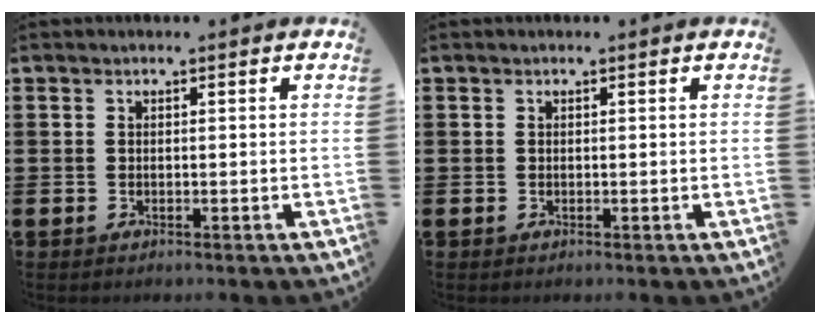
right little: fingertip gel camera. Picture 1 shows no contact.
{"total": 0.0}